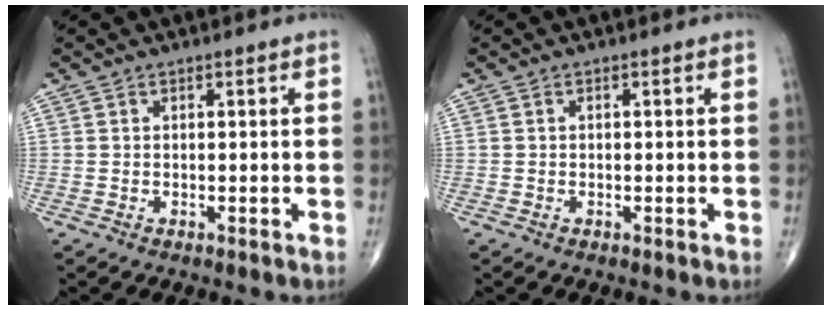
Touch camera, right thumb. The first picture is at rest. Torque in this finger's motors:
{"motor_torque": [-0.22, 0.14, -0.44, -0.08, 0.05]}